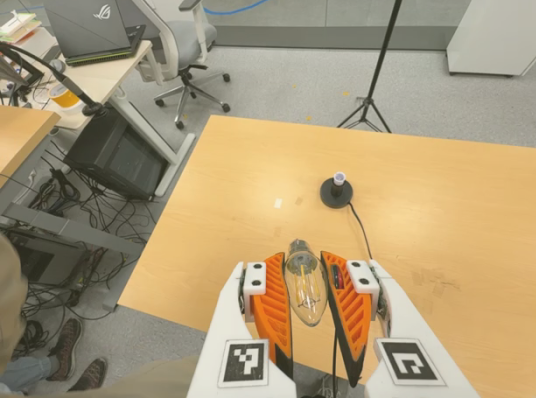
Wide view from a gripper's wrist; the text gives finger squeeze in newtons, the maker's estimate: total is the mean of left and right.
{"total": 20.3, "left": 21.7, "right": 18.9}